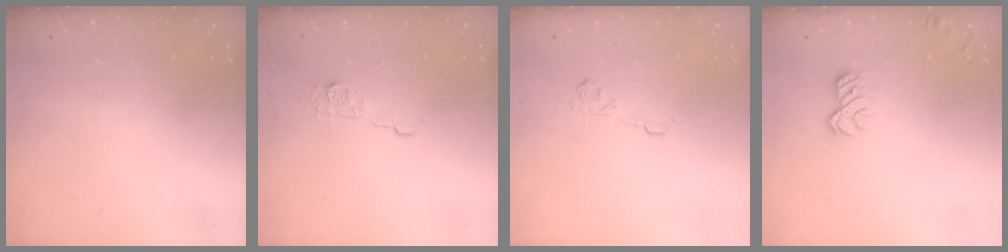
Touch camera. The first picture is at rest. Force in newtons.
{"total": 6.8, "press": 6.8, "slide": 0.2}
{"total": 5.2, "press": 4.9, "slide": 1.5}
{"total": 6.6, "press": 6.6, "slide": 0.9}